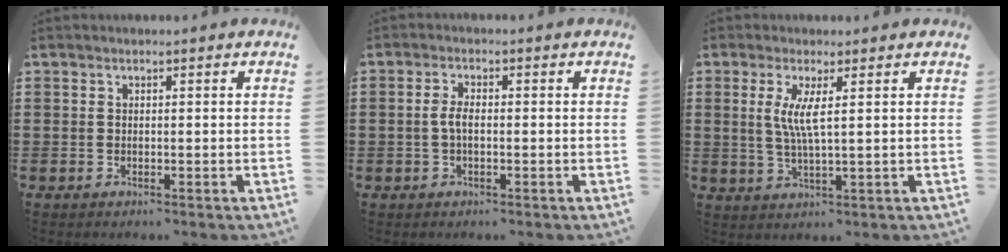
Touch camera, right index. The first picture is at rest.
{"total": 2.4, "force": [-0.4, 0.8, 2.2], "torque": [-0.056, -0.004, -0.013]}
{"total": 4.7, "force": [1.1, 0.2, 4.6], "torque": [-0.091, -0.005, 0.016]}